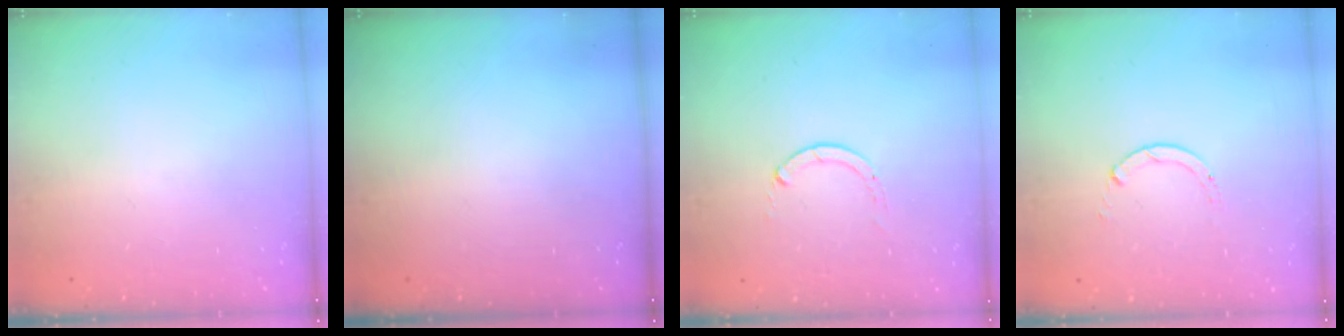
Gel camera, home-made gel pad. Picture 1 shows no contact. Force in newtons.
{"total": 0.0}
{"total": 0.0}
{"total": 0.8, "press": 0.7, "slide": 0.1}